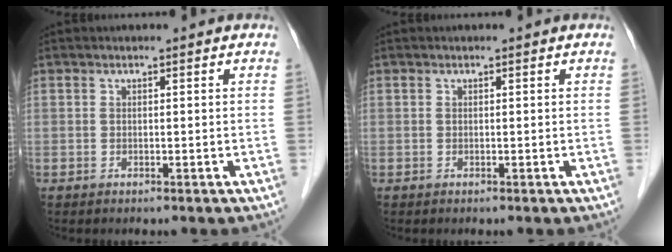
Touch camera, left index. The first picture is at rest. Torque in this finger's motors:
{"motor_torque": [-0.04, 0.04, 0.01, 0.00]}